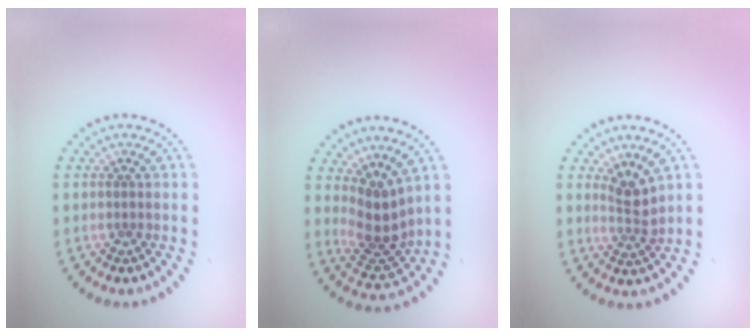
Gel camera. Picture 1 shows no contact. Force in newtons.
{"total": 3.8, "press": 3.0, "slide": 2.3}
{"total": 2.4, "press": 1.8, "slide": 1.6}